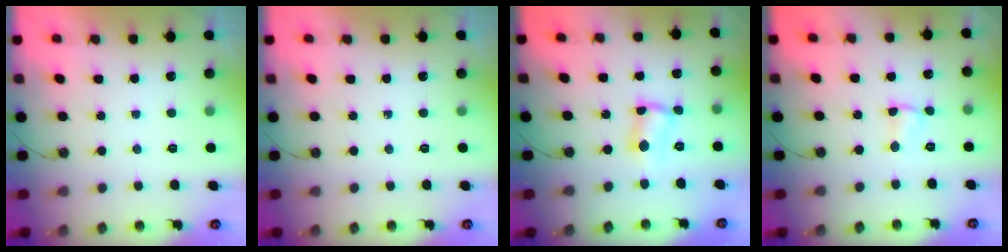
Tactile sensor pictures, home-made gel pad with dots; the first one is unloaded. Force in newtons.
{"total": 0.0}
{"total": 2.8, "press": 2.8, "slide": 0.6}
{"total": 2.9, "press": 0.9, "slide": 2.7}